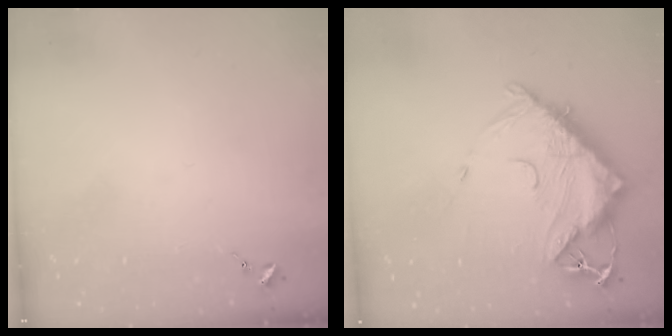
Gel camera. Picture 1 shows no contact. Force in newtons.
{"total": 14.5, "press": 14.4, "slide": 1.4}